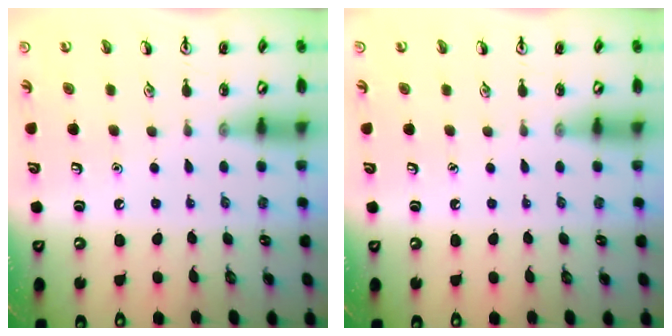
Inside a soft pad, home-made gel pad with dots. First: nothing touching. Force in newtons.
{"total": 0.0}